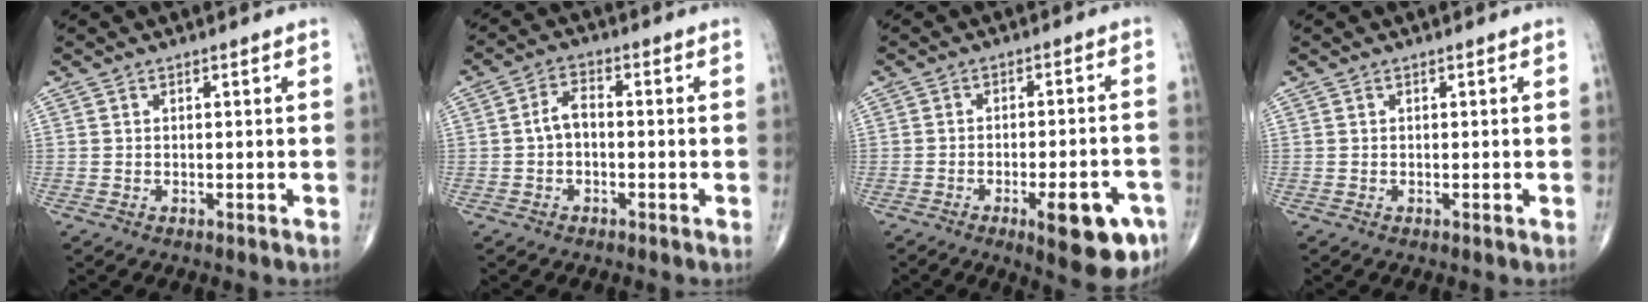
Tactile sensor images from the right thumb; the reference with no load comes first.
{"total": 3.8, "force": [-0.5, 2.2, 3.0], "torque": [-0.051, 0.017, -0.016]}
{"total": 11.9, "force": [-5.6, 3.4, 9.9], "torque": [-0.117, 0.018, -0.068]}
{"total": 0.0}